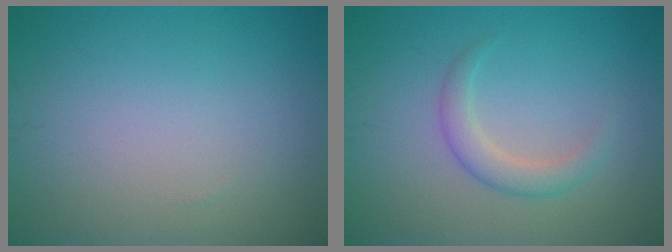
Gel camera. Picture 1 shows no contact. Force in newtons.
{"total": 2.3, "press": 2.3, "slide": 0.2}